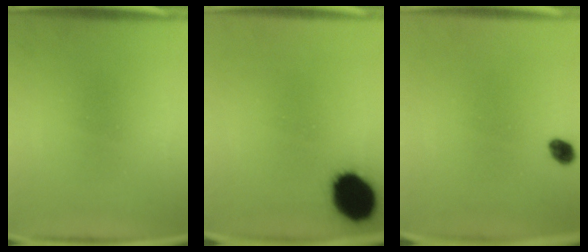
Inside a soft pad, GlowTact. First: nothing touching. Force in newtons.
{"total": 13.4}
{"total": 2.2}